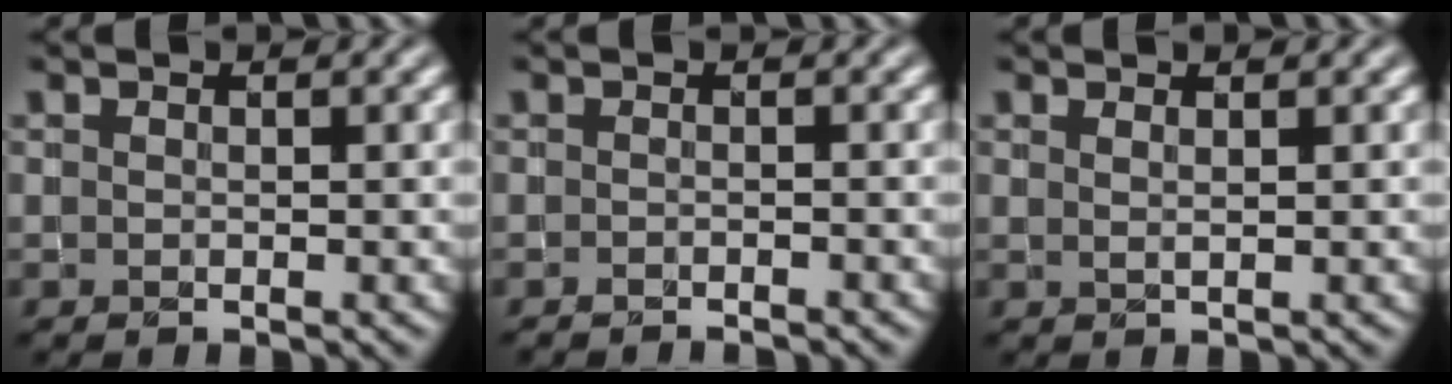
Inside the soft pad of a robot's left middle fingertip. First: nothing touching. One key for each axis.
{"total": 1.6, "fx": -1.6, "fy": 0.1, "fz": 0.3, "tx": 0.000, "ty": -0.004, "tz": -0.021}
{"total": 0.9, "fx": 0.6, "fy": 0.3, "fz": 0.6, "tx": -0.008, "ty": 0.000, "tz": 0.007}